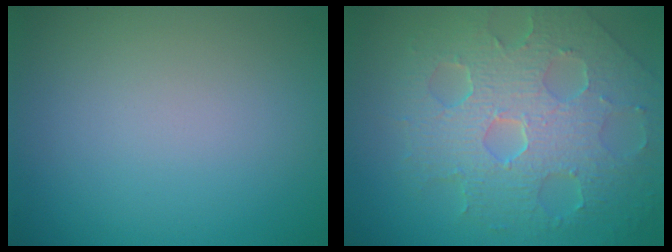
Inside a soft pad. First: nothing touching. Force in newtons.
{"total": 8.5, "press": 5.8, "slide": 6.2}